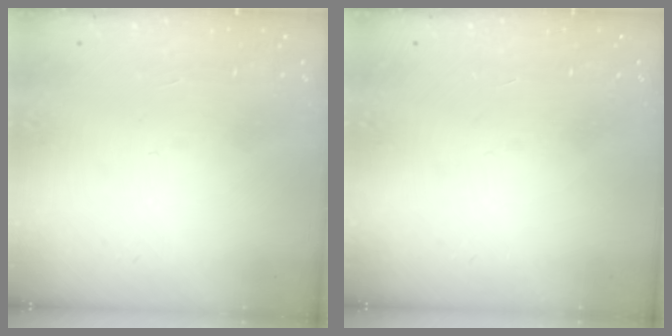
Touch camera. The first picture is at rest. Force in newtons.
{"total": 0.0}